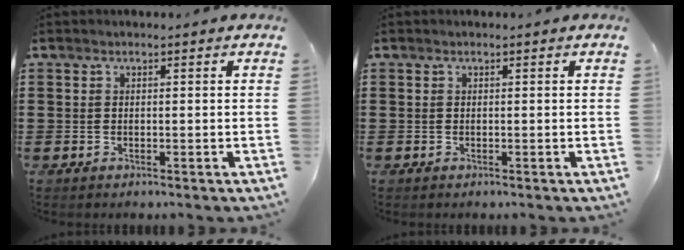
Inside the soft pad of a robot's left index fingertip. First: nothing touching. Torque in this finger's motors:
{"motor_torque": [-0.06, -0.02, -0.04, -0.02]}